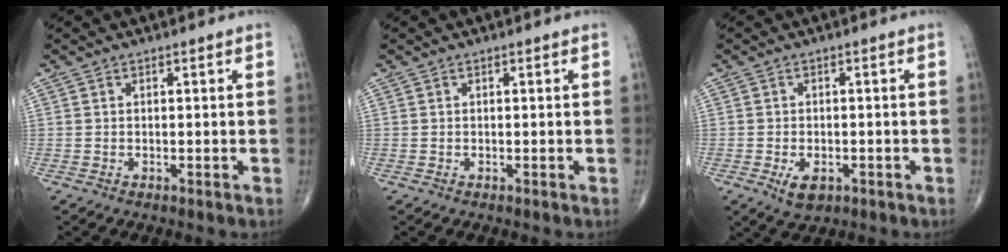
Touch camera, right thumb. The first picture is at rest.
{"total": 0.0}
{"total": 4.1, "force": [-1.6, 2.5, 2.8], "torque": [-0.041, 0.002, -0.019]}